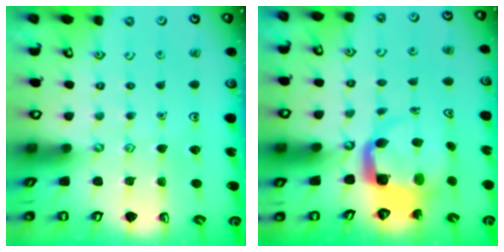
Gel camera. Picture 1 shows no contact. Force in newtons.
{"total": 4.1, "press": 4.0, "slide": 0.4}